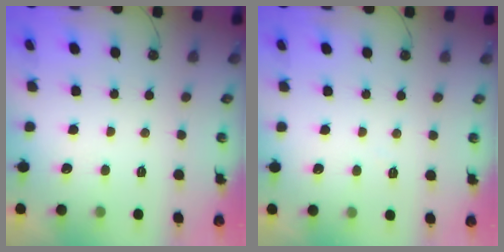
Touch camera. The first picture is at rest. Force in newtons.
{"total": 3.0, "press": 3.0, "slide": 0.5}